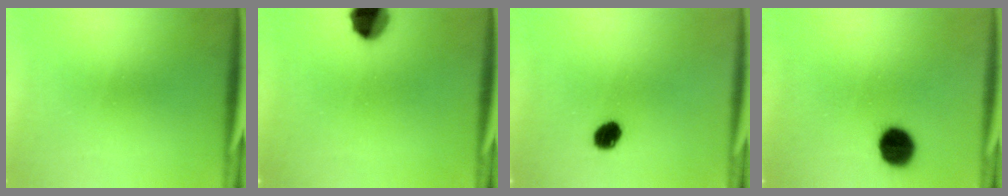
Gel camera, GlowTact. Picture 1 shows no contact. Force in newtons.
{"total": 8.4}
{"total": 4.3}
{"total": 9.0}